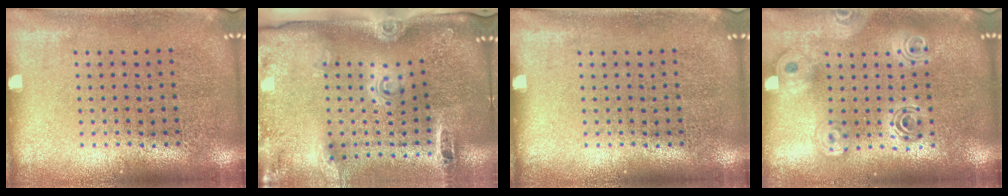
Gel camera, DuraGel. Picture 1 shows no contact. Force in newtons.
{"total": 3.0, "press": 2.1, "slide": 2.2}
{"total": 0.0}
{"total": 1.8, "press": 1.6, "slide": 0.9}